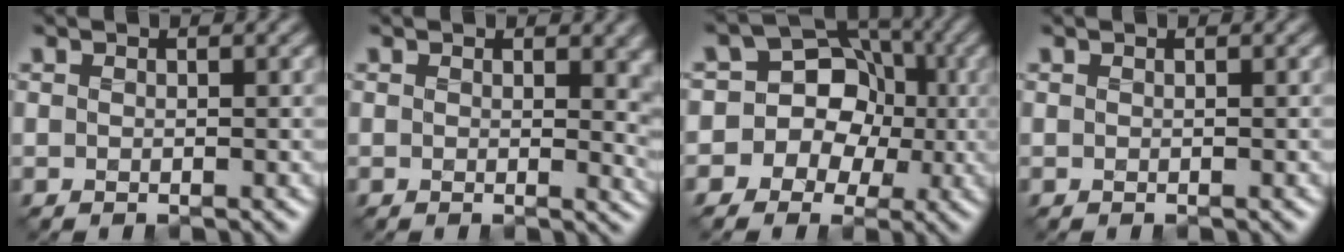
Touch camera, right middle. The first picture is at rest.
{"total": 4.2, "force": [1.7, 2.6, 2.9], "torque": [-0.038, -0.009, 0.030]}
{"total": 11.7, "force": [-0.5, 10.8, 4.4], "torque": [-0.075, 0.056, -0.048]}
{"total": 0.0}